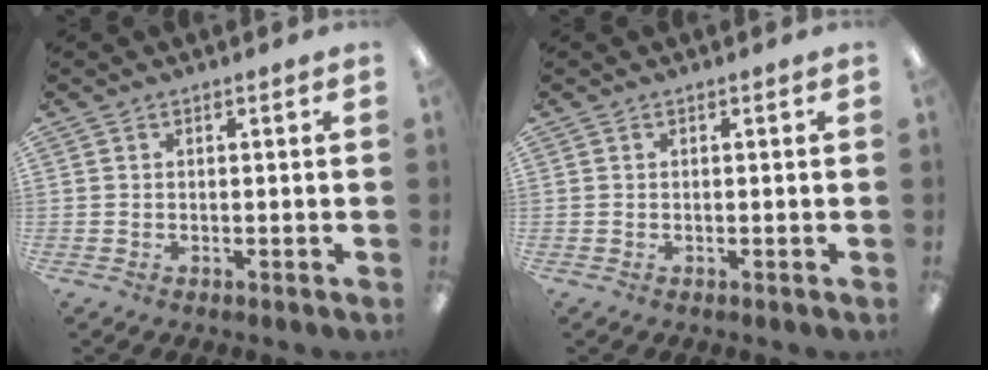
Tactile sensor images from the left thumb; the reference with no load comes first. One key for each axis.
{"total": 0.0}